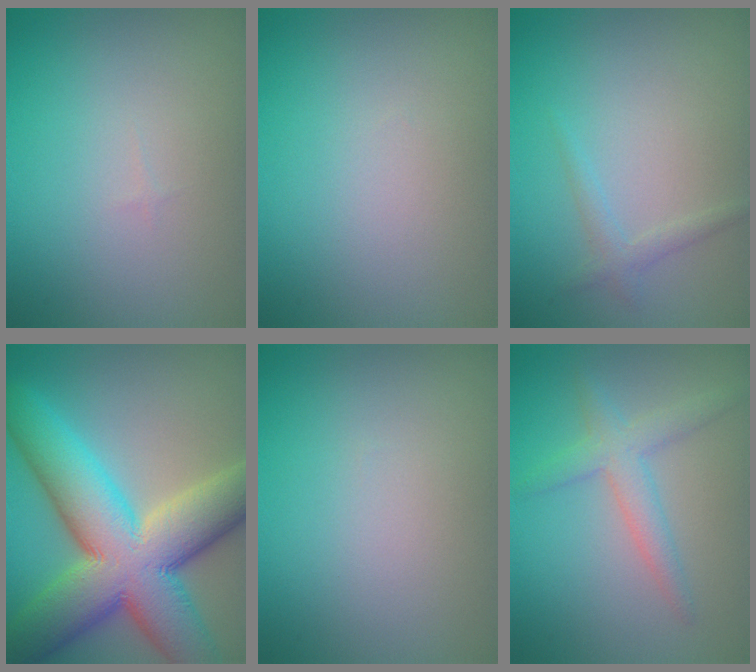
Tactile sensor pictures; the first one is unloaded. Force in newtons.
{"total": 0.0}
{"total": 1.2, "press": 1.2, "slide": 0.0}
{"total": 14.5, "press": 14.5, "slide": 0.6}
{"total": 0.0}
{"total": 2.9, "press": 2.9, "slide": 0.1}